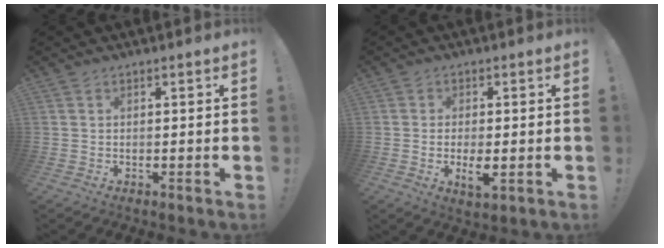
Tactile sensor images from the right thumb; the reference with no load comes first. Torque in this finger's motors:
{"motor_torque": [0.21, 0.09, 0.16, -0.02, 0.04]}